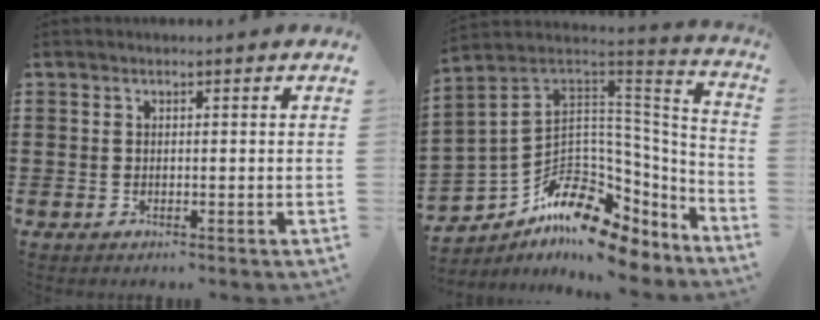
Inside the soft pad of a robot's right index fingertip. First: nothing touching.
{"total": 10.3, "force": [-5.2, 6.7, 5.9], "torque": [-0.129, -0.012, -0.095]}